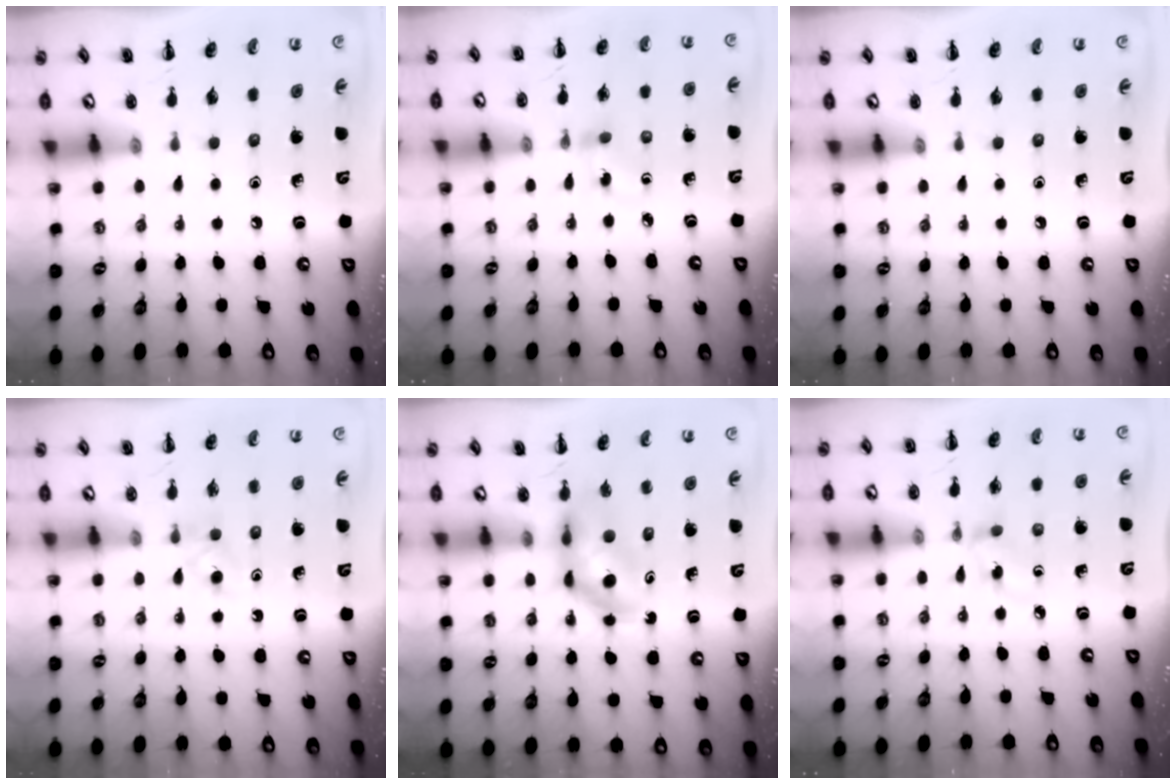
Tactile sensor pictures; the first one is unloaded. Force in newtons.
{"total": 2.2, "press": 2.0, "slide": 0.9}
{"total": 0.0}
{"total": 2.6, "press": 2.3, "slide": 1.2}
{"total": 6.4, "press": 6.3, "slide": 1.1}
{"total": 2.8, "press": 2.6, "slide": 1.1}